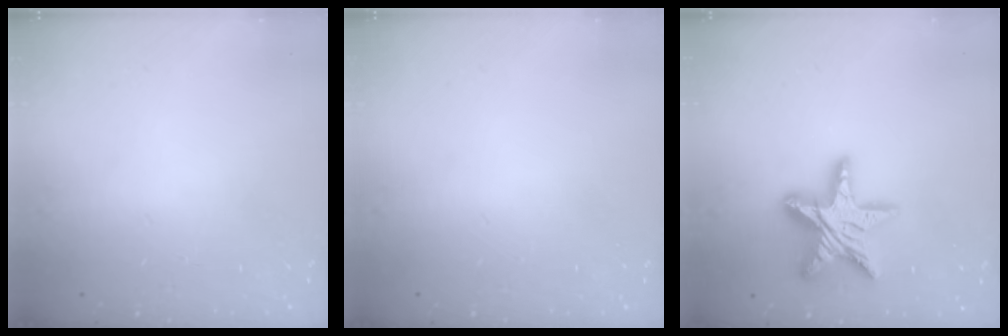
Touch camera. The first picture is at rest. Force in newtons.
{"total": 0.0}
{"total": 17.1, "press": 17.0, "slide": 1.5}